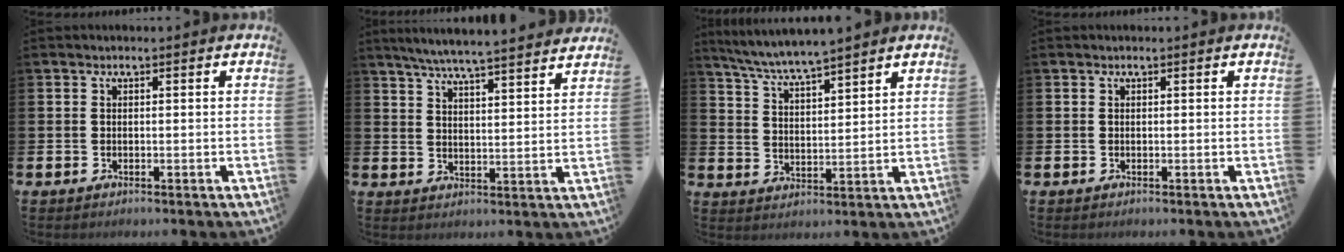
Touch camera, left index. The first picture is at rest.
{"total": 6.4, "force": [6.1, -0.2, 1.8], "torque": [-0.052, -0.039, 0.106]}
{"total": 5.8, "force": [5.6, -0.2, 1.2], "torque": [-0.048, -0.034, 0.099]}
{"total": 0.0}